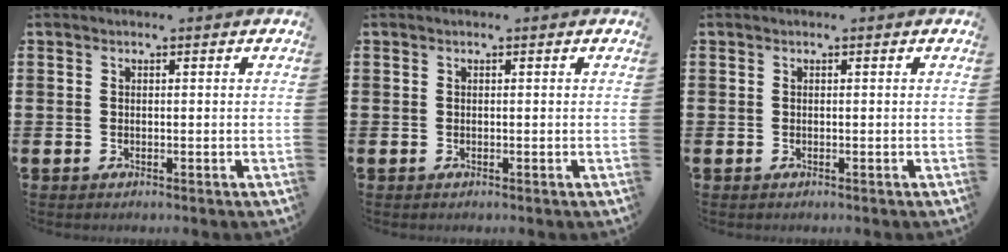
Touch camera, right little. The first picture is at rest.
{"total": 0.0}
{"total": 0.0}